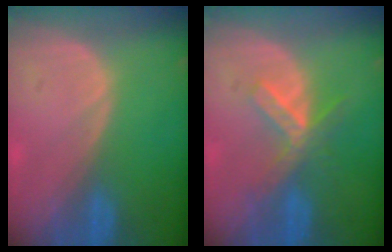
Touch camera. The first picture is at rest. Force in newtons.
{"total": 5.1, "press": 5.1, "slide": 0.3}